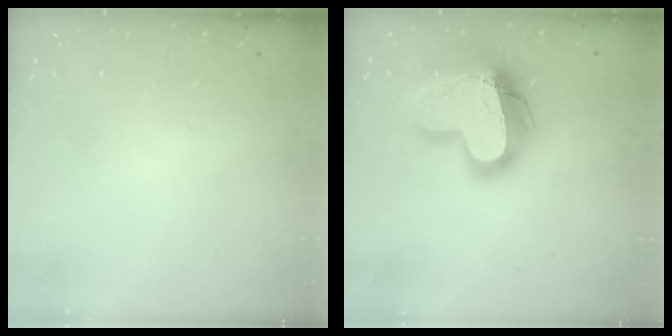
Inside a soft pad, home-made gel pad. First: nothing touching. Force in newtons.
{"total": 21.0, "press": 20.9, "slide": 1.9}